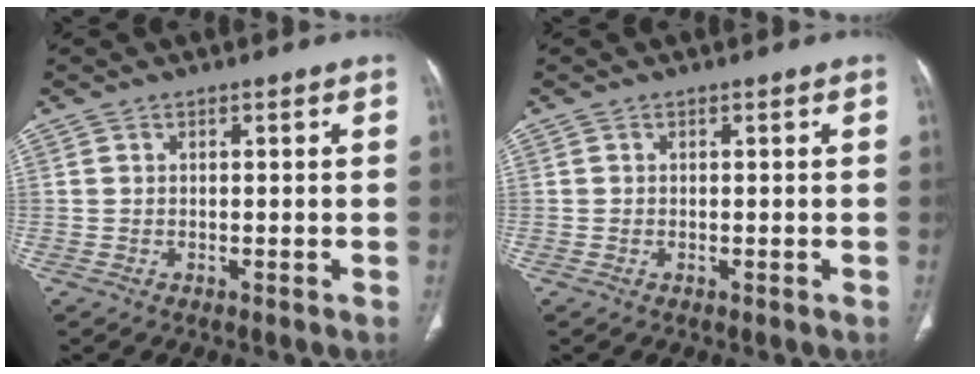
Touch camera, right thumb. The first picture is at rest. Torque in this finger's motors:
{"motor_torque": [-0.12, 0.07, -0.04, -0.30, -0.01]}